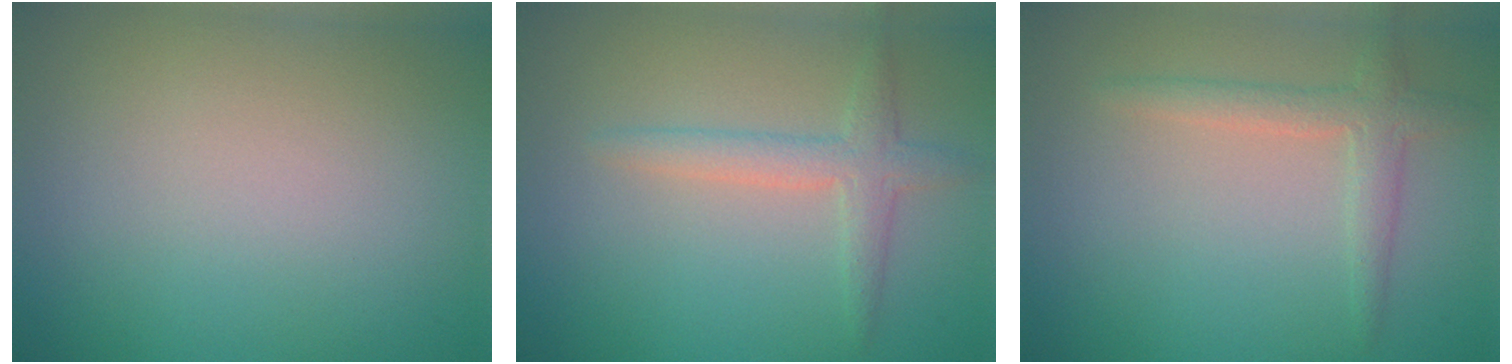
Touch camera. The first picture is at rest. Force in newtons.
{"total": 2.4, "press": 2.4, "slide": 0.1}
{"total": 2.3, "press": 2.2, "slide": 0.1}